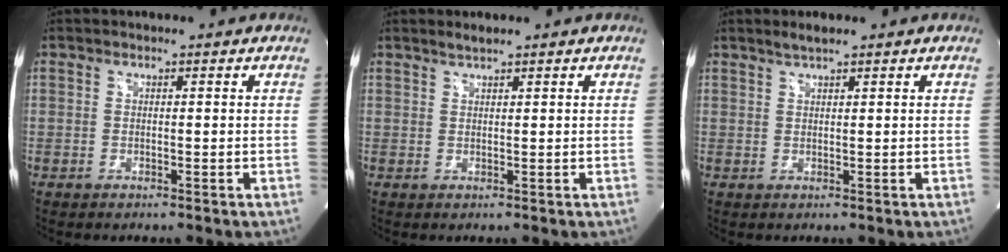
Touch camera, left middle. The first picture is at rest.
{"total": 1.2, "force": [1.1, 0.0, 0.5], "torque": [-0.013, 0.004, 0.024]}
{"total": 1.8, "force": [1.5, 0.1, 1.0], "torque": [-0.027, 0.005, 0.030]}